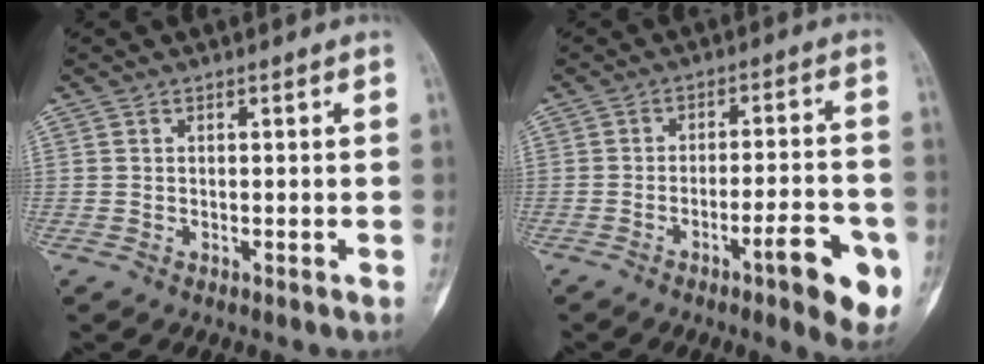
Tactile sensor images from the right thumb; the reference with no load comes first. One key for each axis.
{"total": 11.9, "fx": -5.1, "fy": 2.7, "fz": 10.4, "tx": -0.126, "ty": 0.017, "tz": -0.068}